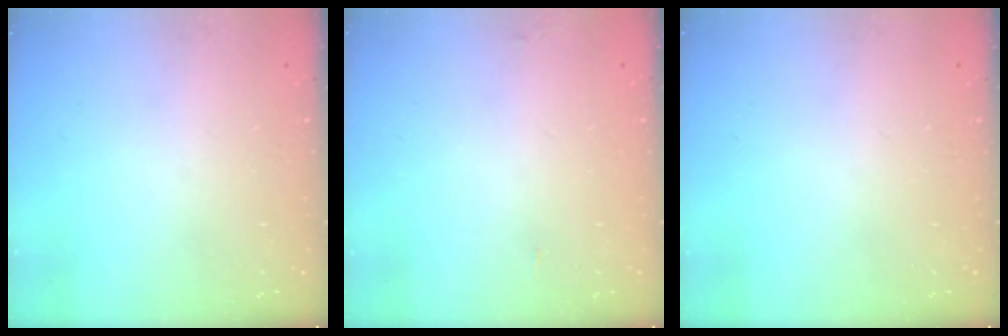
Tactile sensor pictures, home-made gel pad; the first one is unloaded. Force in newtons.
{"total": 4.1, "press": 3.8, "slide": 1.7}
{"total": 0.0}